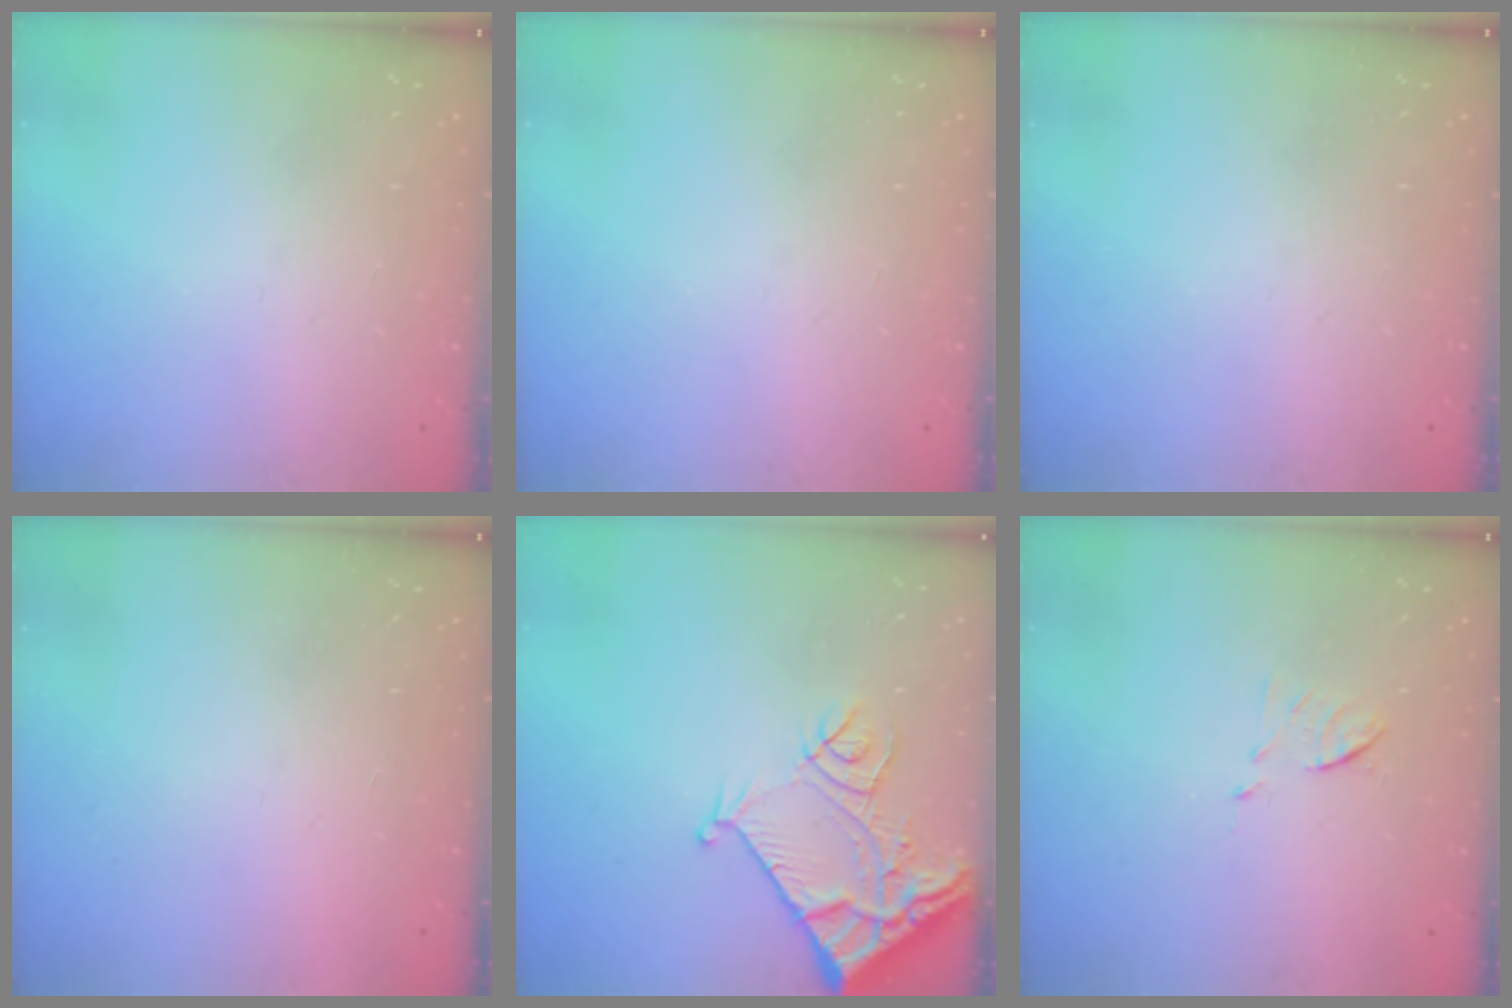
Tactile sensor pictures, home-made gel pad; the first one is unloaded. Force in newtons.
{"total": 0.0}
{"total": 0.0}
{"total": 1.7, "press": 1.6, "slide": 0.1}
{"total": 12.6, "press": 12.5, "slide": 1.5}
{"total": 6.0, "press": 5.9, "slide": 0.6}